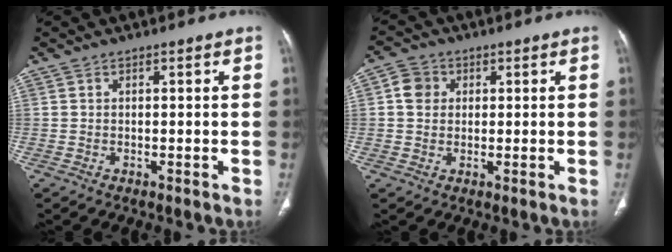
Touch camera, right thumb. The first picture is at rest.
{"total": 4.6, "force": [1.0, 4.1, 2.0], "torque": [-0.025, 0.006, 0.015]}